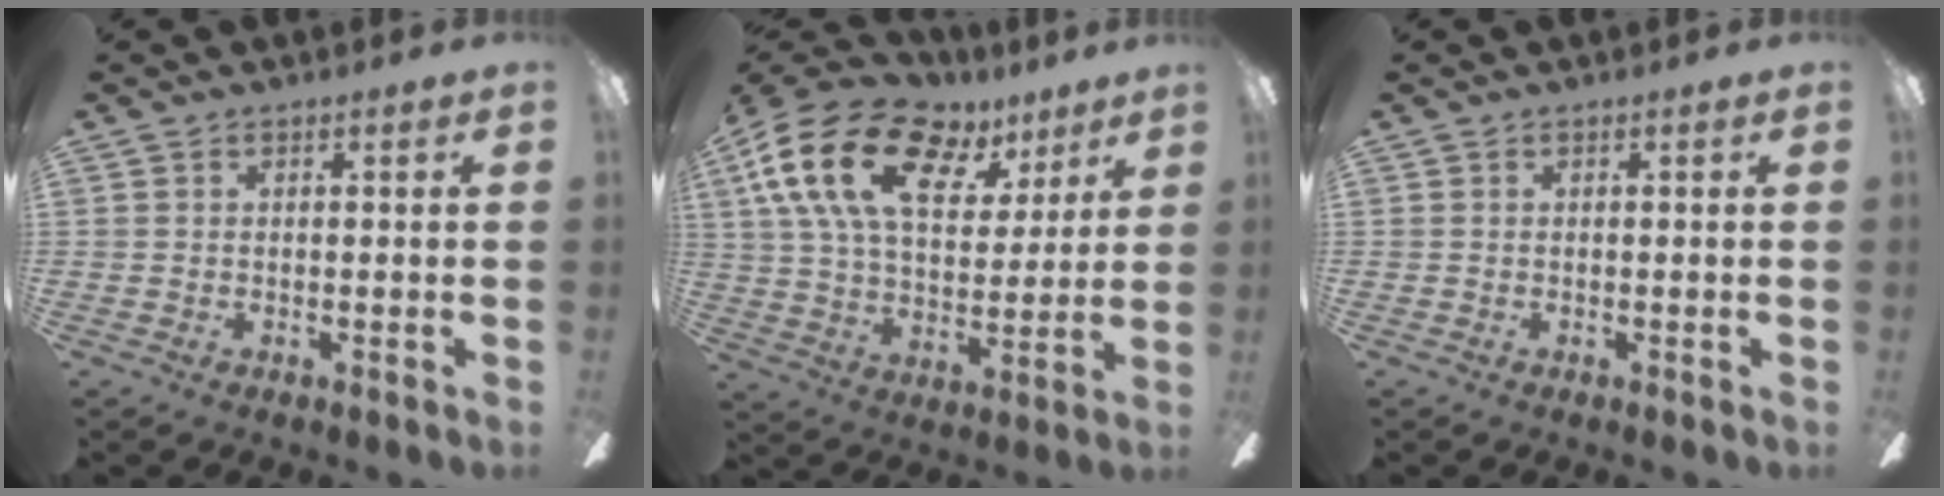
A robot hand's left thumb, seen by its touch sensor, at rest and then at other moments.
{"total": 21.3, "force": [10.8, 11.9, 14.0], "torque": [-0.272, -0.033, 0.192]}
{"total": 0.0}